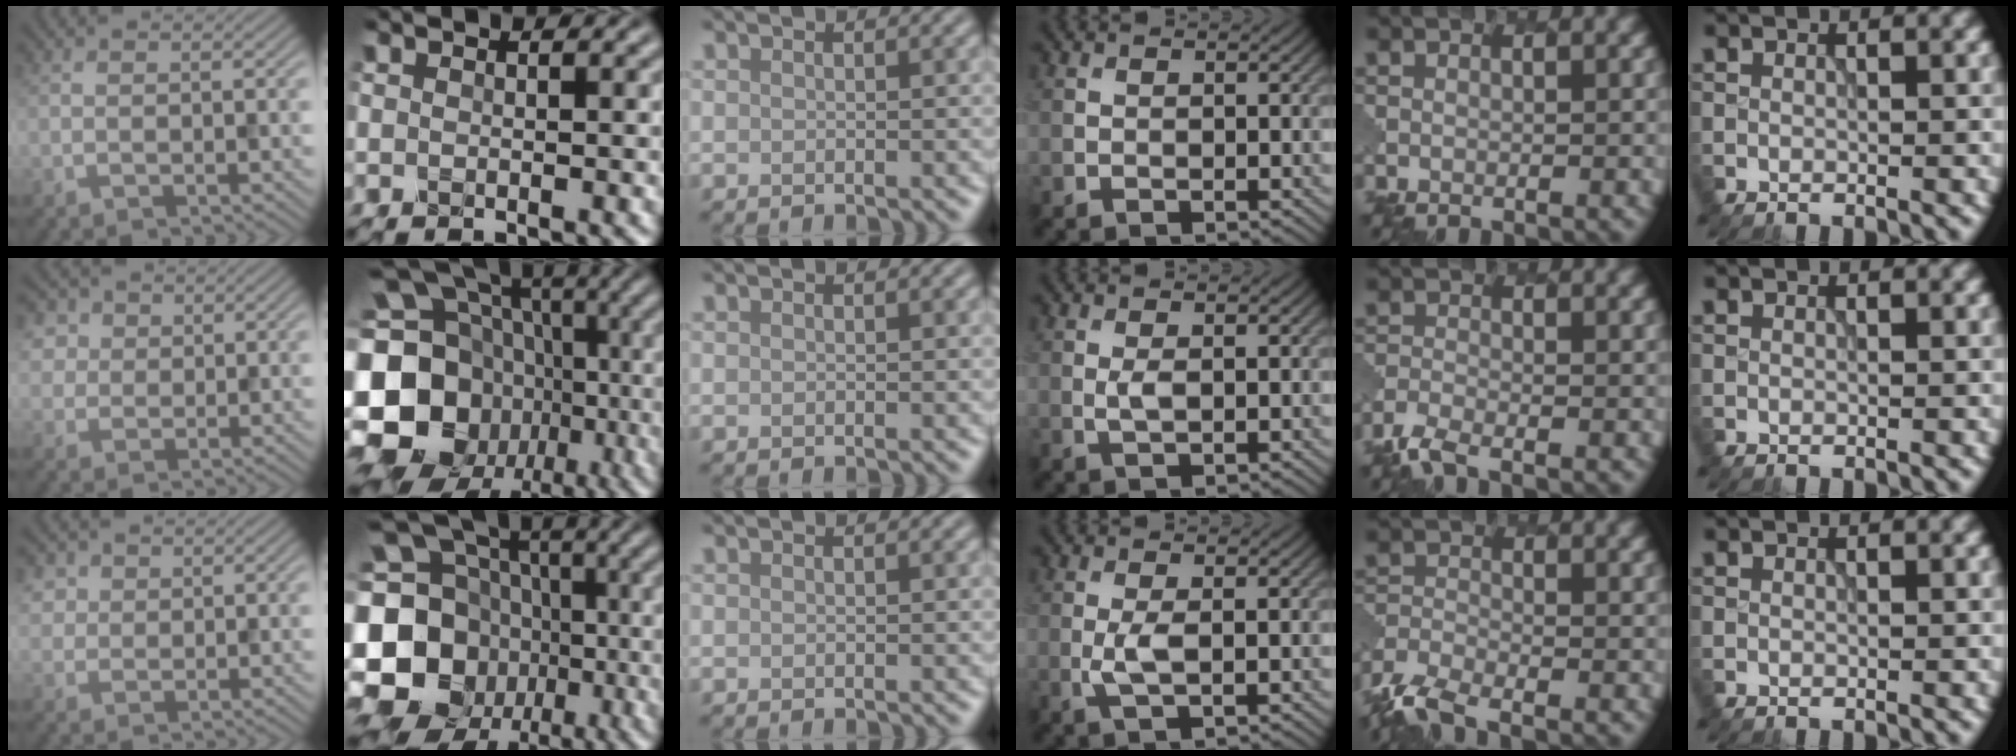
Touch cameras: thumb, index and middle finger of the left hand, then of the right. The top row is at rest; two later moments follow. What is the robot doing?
{"motion": "extract", "object": "pen bag"}